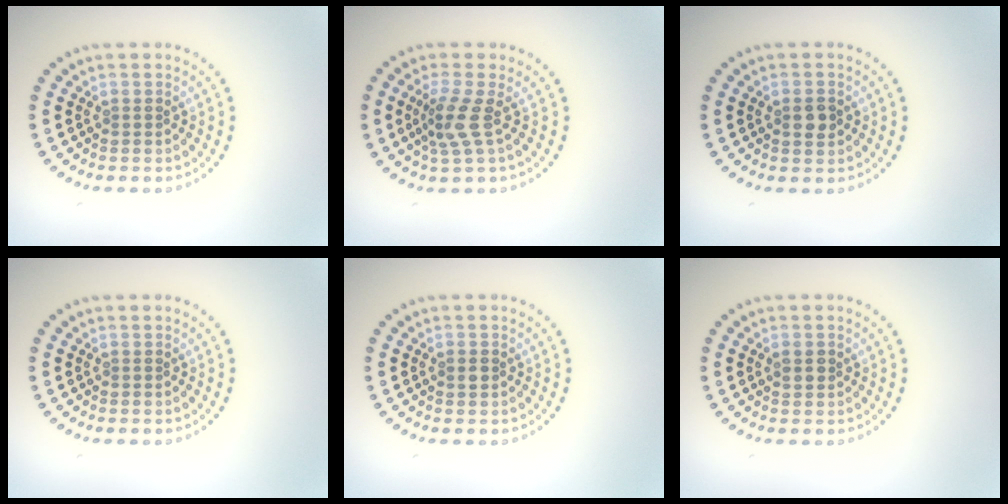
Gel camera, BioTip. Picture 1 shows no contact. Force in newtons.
{"total": 2.8, "press": 2.1, "slide": 1.8}
{"total": 1.7, "press": 1.7, "slide": 0.1}
{"total": 0.0}
{"total": 1.2, "press": 1.2, "slide": 0.0}
{"total": 1.2, "press": 1.2, "slide": 0.2}